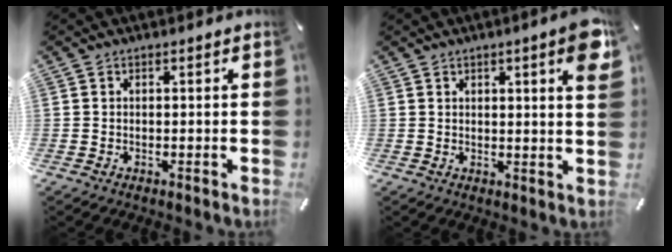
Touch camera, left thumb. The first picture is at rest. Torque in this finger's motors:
{"motor_torque": [0.11, 0.05, 0.21, -0.12, 0.03]}